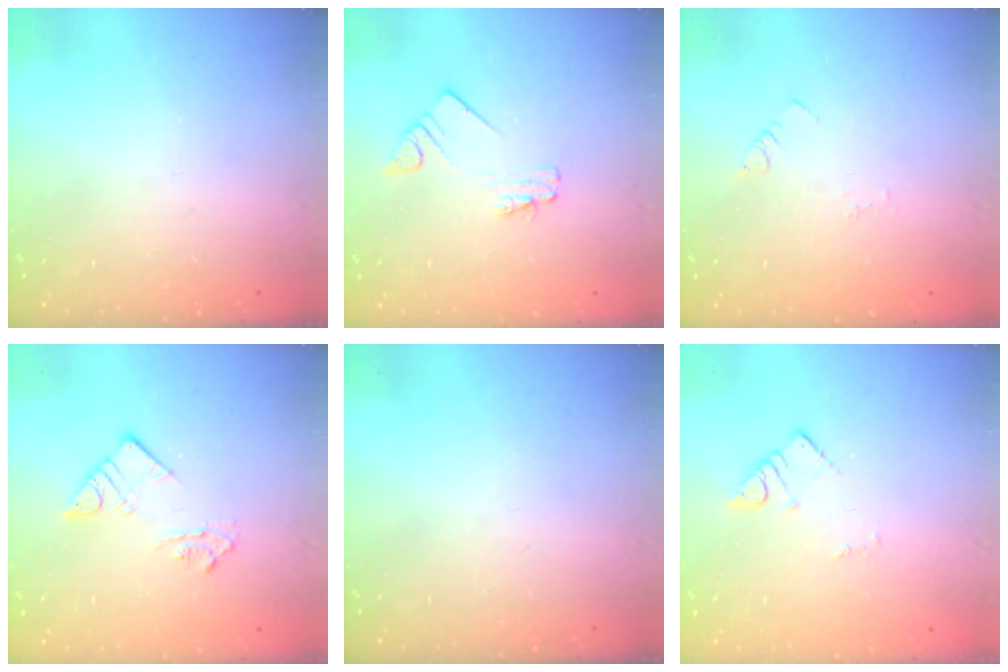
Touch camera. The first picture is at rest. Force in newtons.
{"total": 1.9, "press": 1.9, "slide": 0.1}
{"total": 2.5, "press": 2.5, "slide": 0.4}
{"total": 7.6, "press": 7.5, "slide": 0.8}
{"total": 0.0}
{"total": 2.7, "press": 2.7, "slide": 0.4}